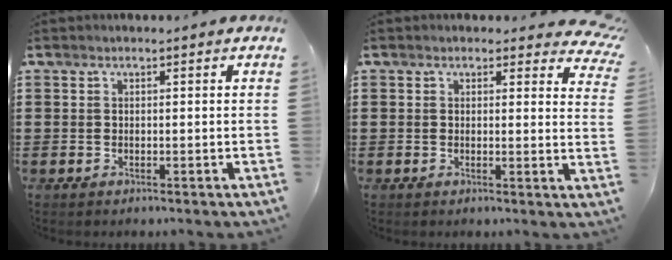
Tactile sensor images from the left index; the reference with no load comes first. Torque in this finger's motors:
{"motor_torque": [0.01, -0.45, -0.13, -0.21]}